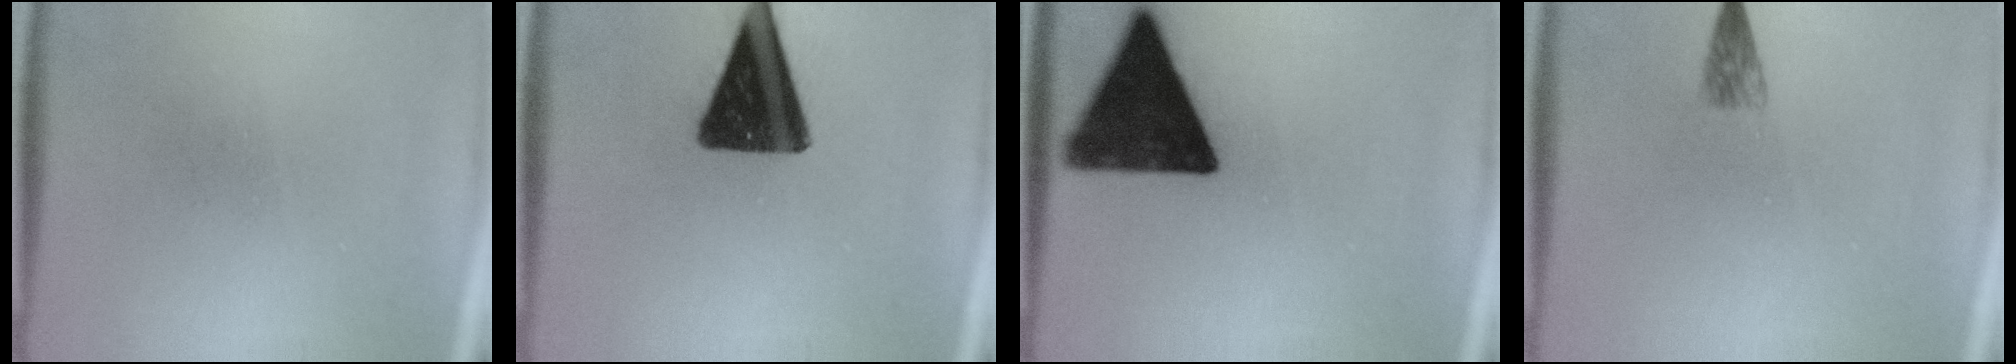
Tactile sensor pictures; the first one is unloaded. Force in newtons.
{"total": 16.4}
{"total": 17.8}
{"total": 2.0}